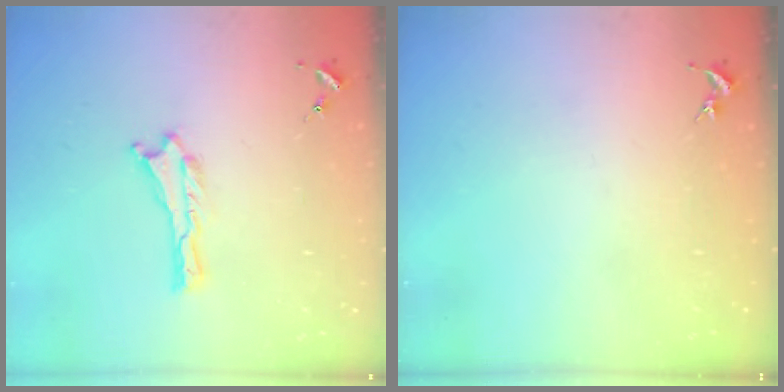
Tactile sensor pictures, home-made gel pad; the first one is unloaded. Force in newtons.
{"total": 0.0}